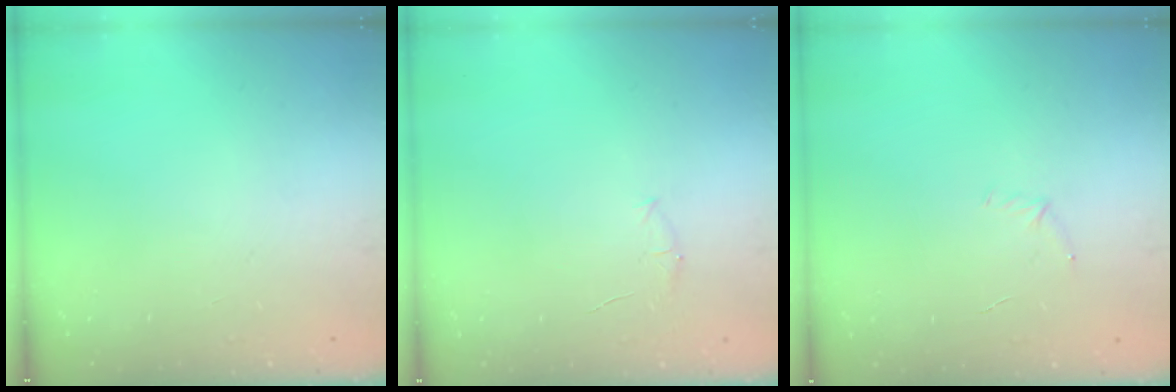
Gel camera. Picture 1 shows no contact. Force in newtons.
{"total": 4.0, "press": 3.8, "slide": 1.2}
{"total": 4.2, "press": 4.0, "slide": 1.1}